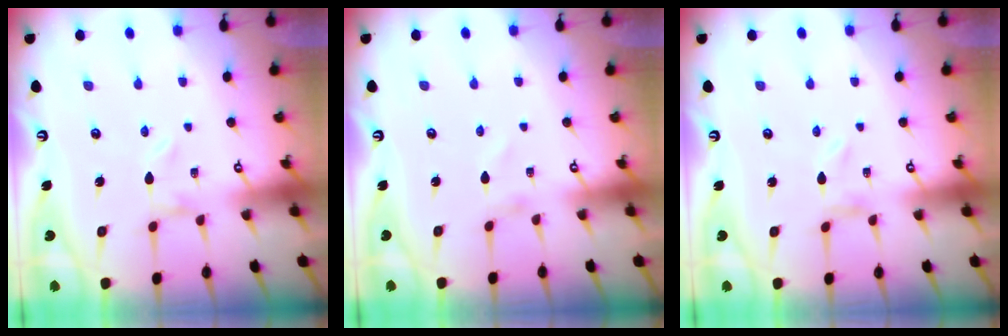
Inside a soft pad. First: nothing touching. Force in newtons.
{"total": 0.8, "press": 0.8, "slide": 0.1}
{"total": 0.0}